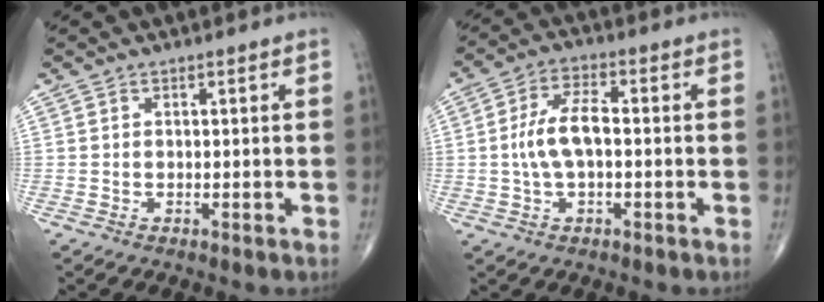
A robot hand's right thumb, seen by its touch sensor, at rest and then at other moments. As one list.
[{"total": 7.8, "force": [-0.4, 3.6, 6.9], "torque": [-0.141, 0.021, -0.013]}]